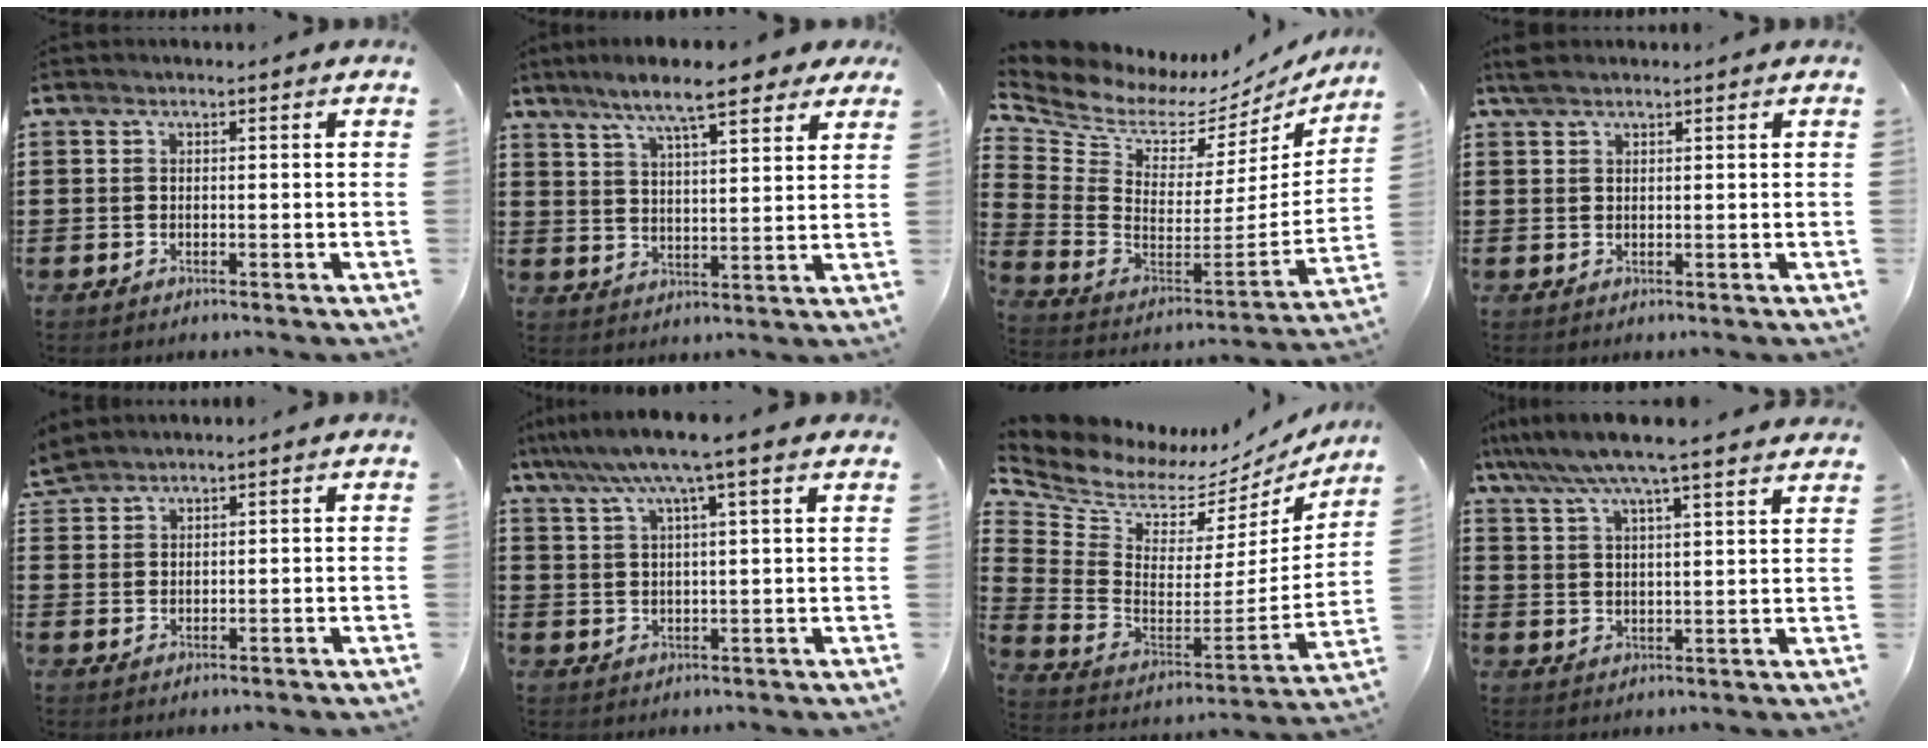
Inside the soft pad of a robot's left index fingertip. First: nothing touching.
{"total": 9.2, "force": [7.4, 1.3, 5.5], "torque": [-0.119, -0.015, 0.129]}
{"total": 5.8, "force": [4.4, 3.0, 2.3], "torque": [-0.078, -0.045, 0.073]}
{"total": 1.6, "force": [1.4, 0.5, 0.8], "torque": [-0.018, 0.002, 0.026]}
{"total": 2.2, "force": [2.1, 0.1, 0.2], "torque": [-0.010, 0.000, 0.043]}
{"total": 7.5, "force": [5.2, -0.1, 5.4], "torque": [-0.117, -0.010, 0.088]}
{"total": 5.9, "force": [4.6, 2.9, 2.4], "torque": [-0.080, -0.047, 0.076]}
{"total": 7.1, "force": [6.2, -0.3, 3.4], "torque": [-0.085, -0.028, 0.107]}